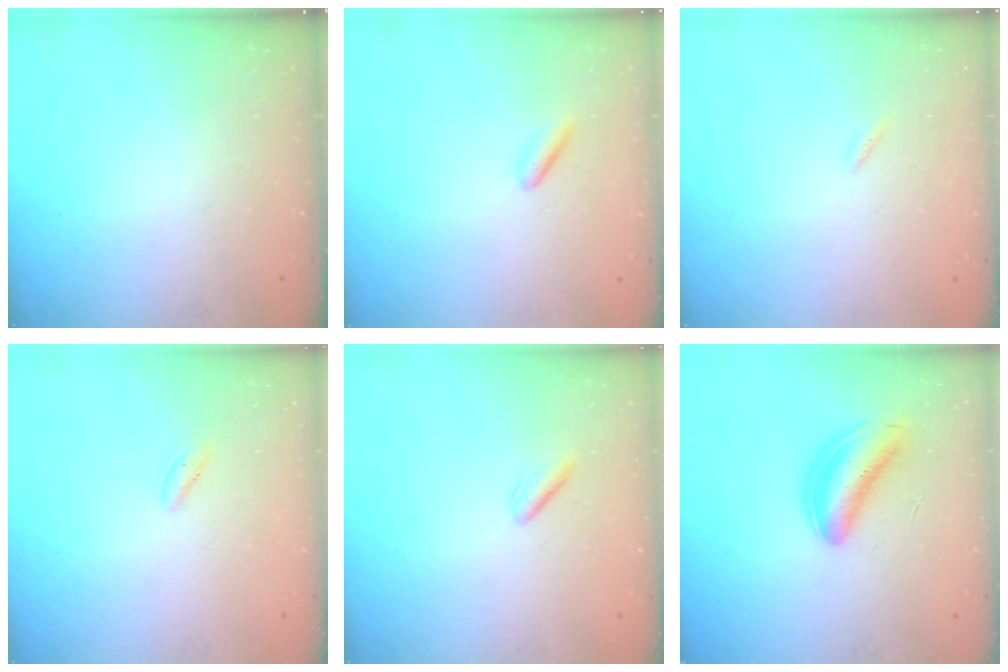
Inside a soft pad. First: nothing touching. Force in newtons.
{"total": 2.8, "press": 2.7, "slide": 0.8}
{"total": 0.8, "press": 0.7, "slide": 0.5}
{"total": 1.7, "press": 1.4, "slide": 0.9}
{"total": 1.7, "press": 1.3, "slide": 1.0}
{"total": 6.5, "press": 6.1, "slide": 2.4}